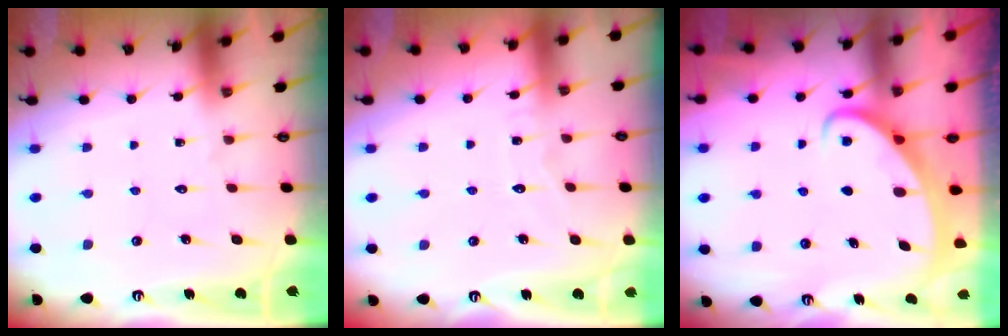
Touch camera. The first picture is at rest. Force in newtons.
{"total": 3.9, "press": 3.8, "slide": 0.3}
{"total": 2.6, "press": 2.5, "slide": 0.3}